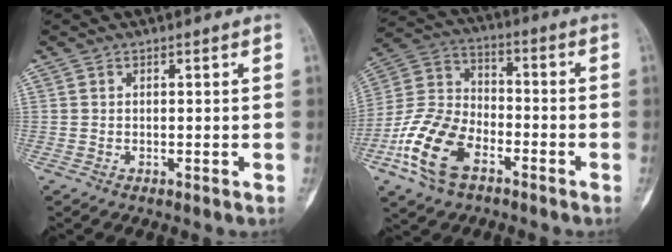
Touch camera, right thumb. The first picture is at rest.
{"total": 15.0, "force": [-7.2, 8.9, 9.8], "torque": [-0.198, 0.037, -0.144]}